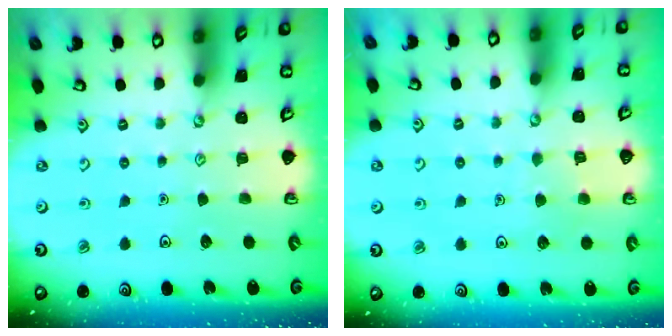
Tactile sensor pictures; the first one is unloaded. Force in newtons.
{"total": 4.0, "press": 4.0, "slide": 0.4}